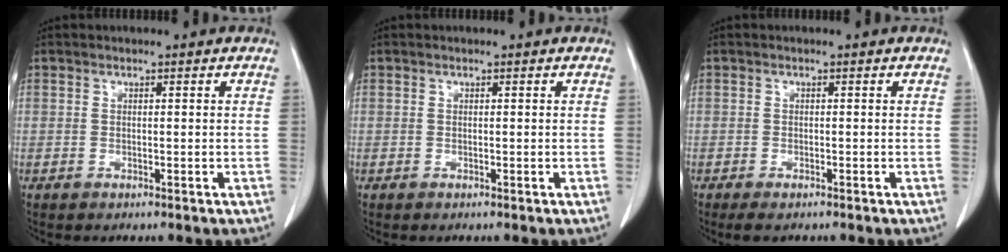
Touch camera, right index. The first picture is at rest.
{"total": 0.0}
{"total": 1.8, "force": [-1.4, 0.6, 1.0], "torque": [-0.022, -0.005, -0.018]}